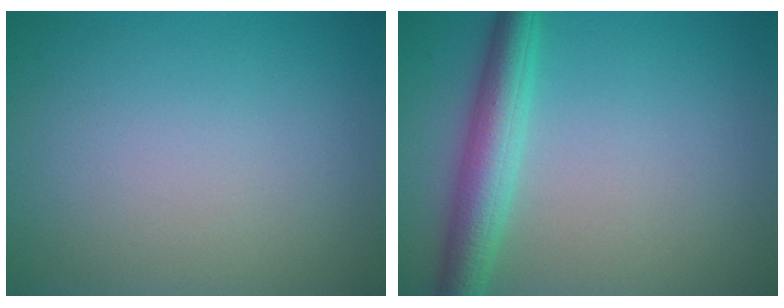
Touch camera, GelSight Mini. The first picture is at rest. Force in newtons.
{"total": 4.6, "press": 4.6, "slide": 0.1}